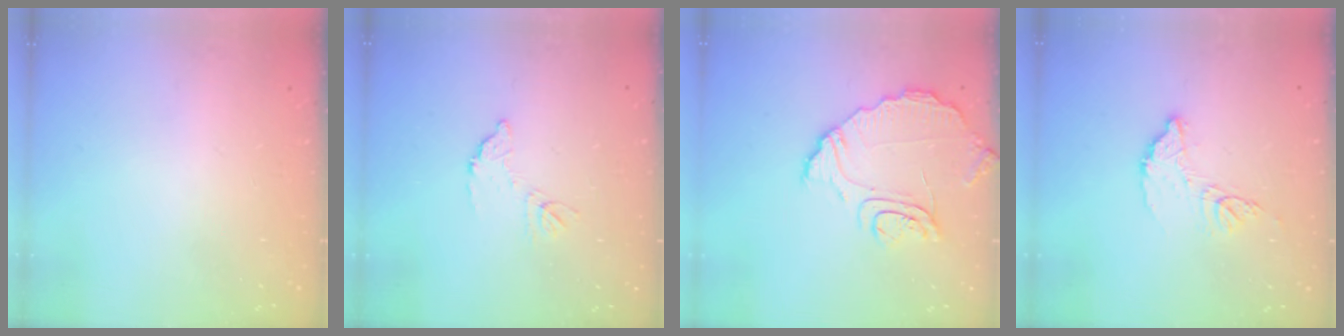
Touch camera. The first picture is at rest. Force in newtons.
{"total": 7.2, "press": 7.2, "slide": 0.5}
{"total": 9.4, "press": 9.3, "slide": 1.0}
{"total": 8.9, "press": 8.9, "slide": 0.6}